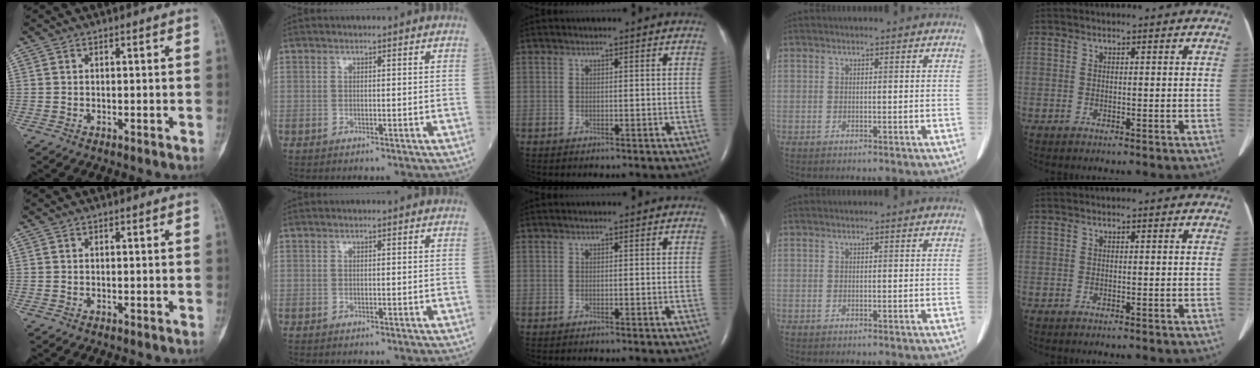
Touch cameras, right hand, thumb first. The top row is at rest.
{}